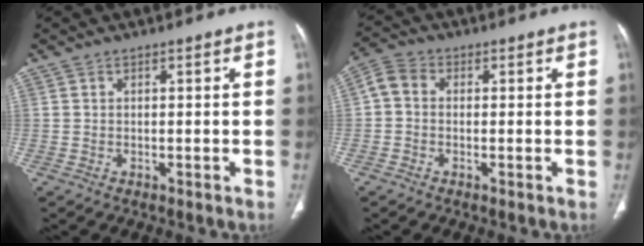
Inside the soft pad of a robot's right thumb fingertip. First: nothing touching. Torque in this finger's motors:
{"motor_torque": [0.47, 0.46, 0.58, -0.20, -0.02]}